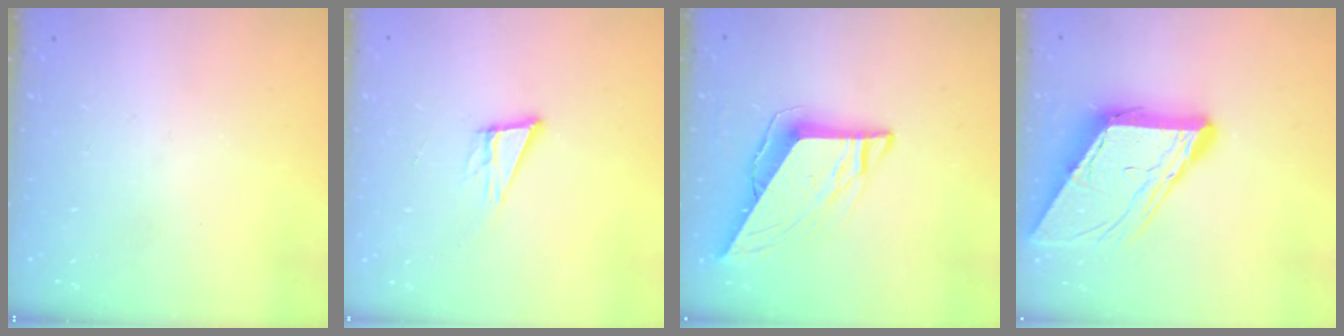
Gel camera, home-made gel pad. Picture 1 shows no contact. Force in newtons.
{"total": 10.3, "press": 9.7, "slide": 3.3}
{"total": 9.8, "press": 9.7, "slide": 1.1}
{"total": 12.0, "press": 12.0, "slide": 1.2}